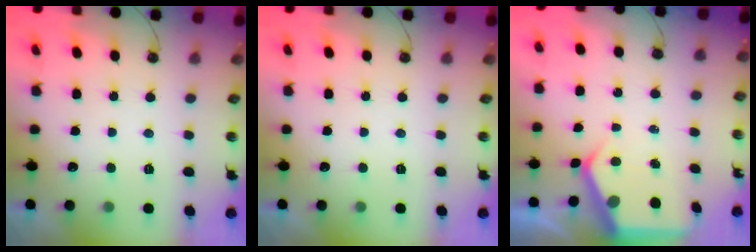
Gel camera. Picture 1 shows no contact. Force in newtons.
{"total": 0.0}
{"total": 5.9, "press": 5.9, "slide": 0.7}